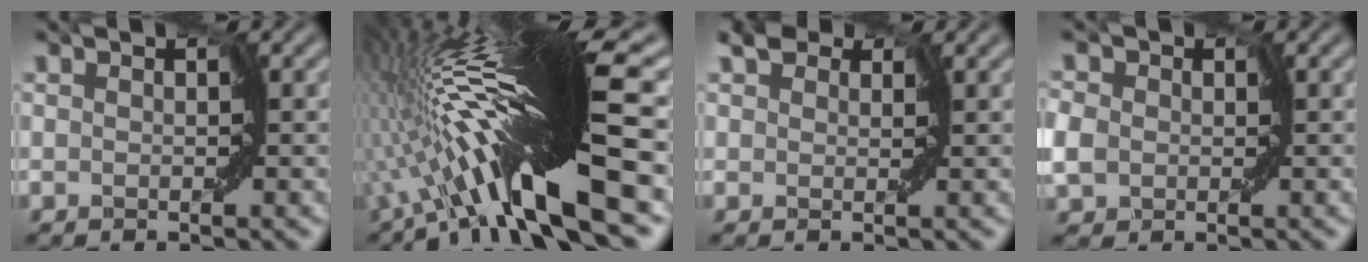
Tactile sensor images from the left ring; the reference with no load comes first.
{"total": 15.9, "force": [-1.9, 2.0, 15.7], "torque": [-0.255, 0.014, -0.035]}
{"total": 2.3, "force": [1.3, 1.7, 0.9], "torque": [-0.003, 0.014, 0.001]}
{"total": 4.1, "force": [-0.3, 3.6, 1.9], "torque": [-0.038, 0.001, -0.025]}